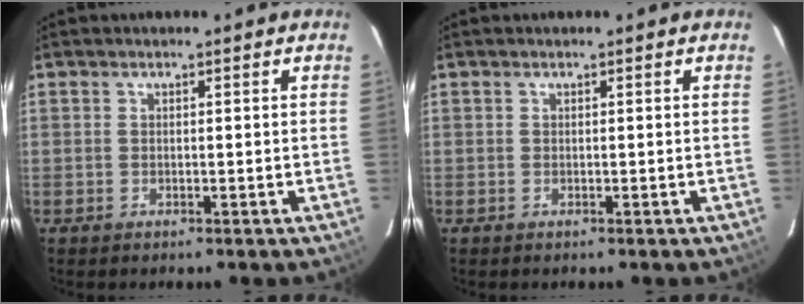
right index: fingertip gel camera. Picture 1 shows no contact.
{"total": 0.0}